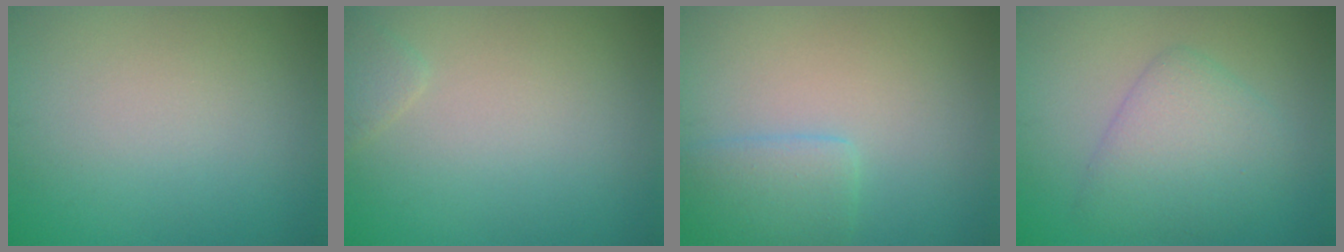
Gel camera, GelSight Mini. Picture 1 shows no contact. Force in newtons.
{"total": 1.0, "press": 1.0, "slide": 0.0}
{"total": 2.9, "press": 2.9, "slide": 0.1}
{"total": 4.2, "press": 4.2, "slide": 0.1}